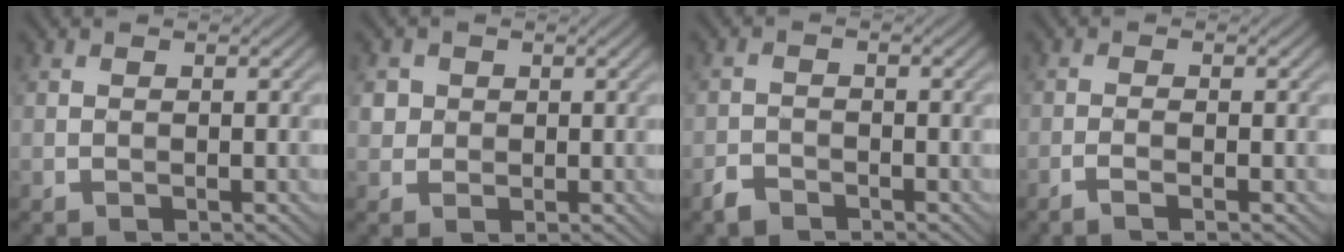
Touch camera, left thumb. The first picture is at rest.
{"total": 1.8, "force": [0.6, 1.7, 0.3], "torque": [-0.012, 0.001, 0.014]}
{"total": 1.9, "force": [-1.6, 0.7, 0.6], "torque": [-0.015, 0.003, -0.036]}
{"total": 1.5, "force": [-0.8, -0.3, 1.2], "torque": [-0.026, 0.009, -0.019]}